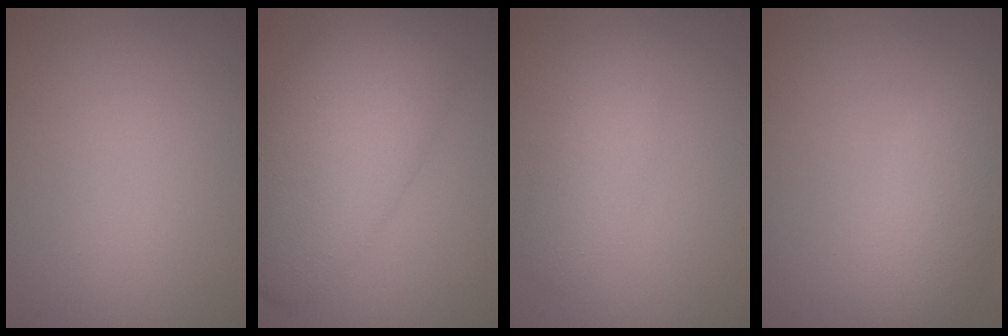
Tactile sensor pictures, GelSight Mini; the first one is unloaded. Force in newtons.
{"total": 9.6, "press": 9.6, "slide": 0.2}
{"total": 2.4, "press": 2.4, "slide": 0.1}
{"total": 4.6, "press": 4.6, "slide": 0.3}